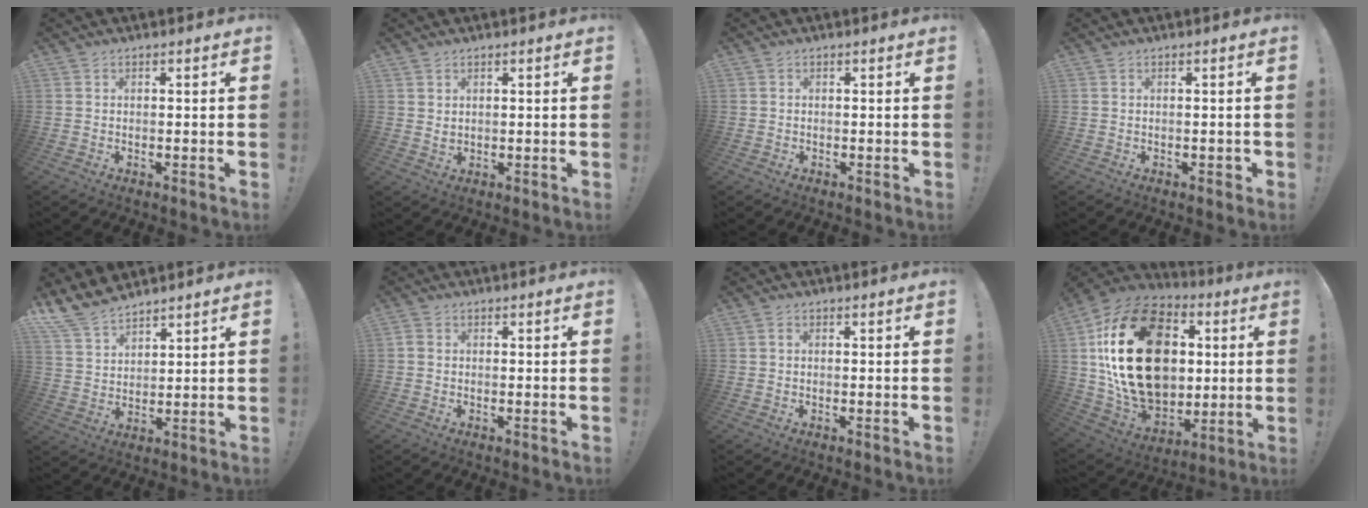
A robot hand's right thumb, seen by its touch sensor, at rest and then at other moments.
{"total": 1.9, "force": [1.2, 1.4, 0.7], "torque": [0.001, -0.008, 0.019]}
{"total": 2.0, "force": [0.2, 2.0, 0.4], "torque": [0.000, -0.004, 0.004]}
{"total": 1.3, "force": [-0.5, 0.9, 0.7], "torque": [-0.010, 0.004, -0.010]}
{"total": 10.0, "force": [8.6, 4.2, 2.8], "torque": [-0.062, -0.058, 0.171]}
{"total": 1.4, "force": [0.0, 1.3, 0.6], "torque": [-0.013, 0.005, 0.001]}
{"total": 1.1, "force": [0.0, 1.0, 0.5], "torque": [-0.010, 0.005, -0.001]}
{"total": 31.9, "force": [5.8, 22.0, 22.4], "torque": [-0.420, -0.009, 0.141]}